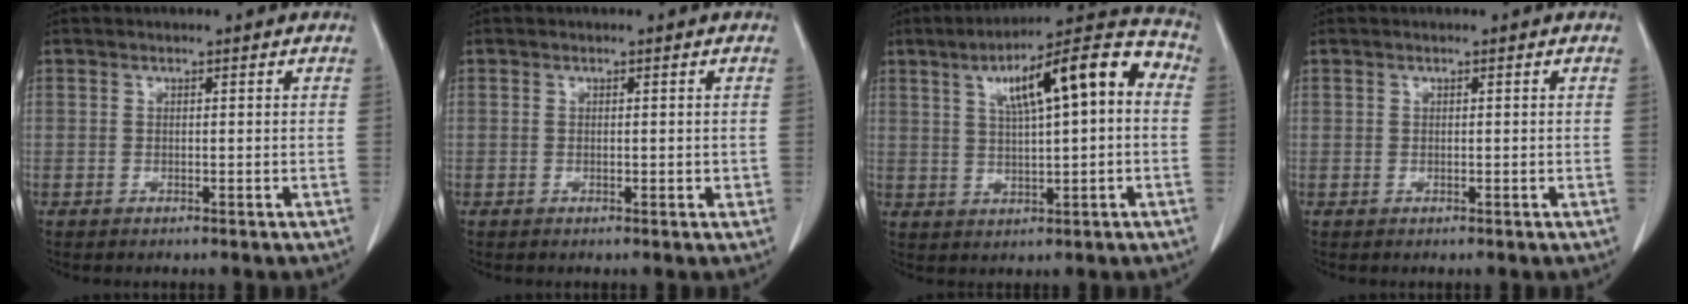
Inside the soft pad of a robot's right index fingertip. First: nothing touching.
{"total": 1.0, "force": [0.0, 0.5, 0.8], "torque": [-0.010, 0.001, 0.003]}
{"total": 14.1, "force": [3.2, 2.8, 13.5], "torque": [-0.197, 0.043, 0.045]}
{"total": 0.0}